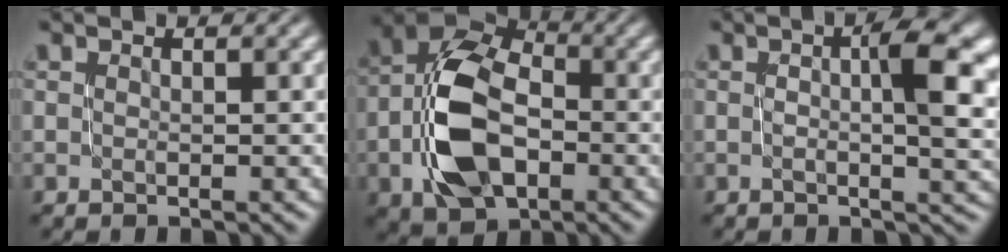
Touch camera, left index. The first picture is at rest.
{"total": 9.3, "force": [-1.8, 6.2, 6.8], "torque": [-0.151, 0.007, -0.038]}
{"total": 6.9, "force": [0.7, 2.1, 6.5], "torque": [-0.081, 0.005, 0.009]}